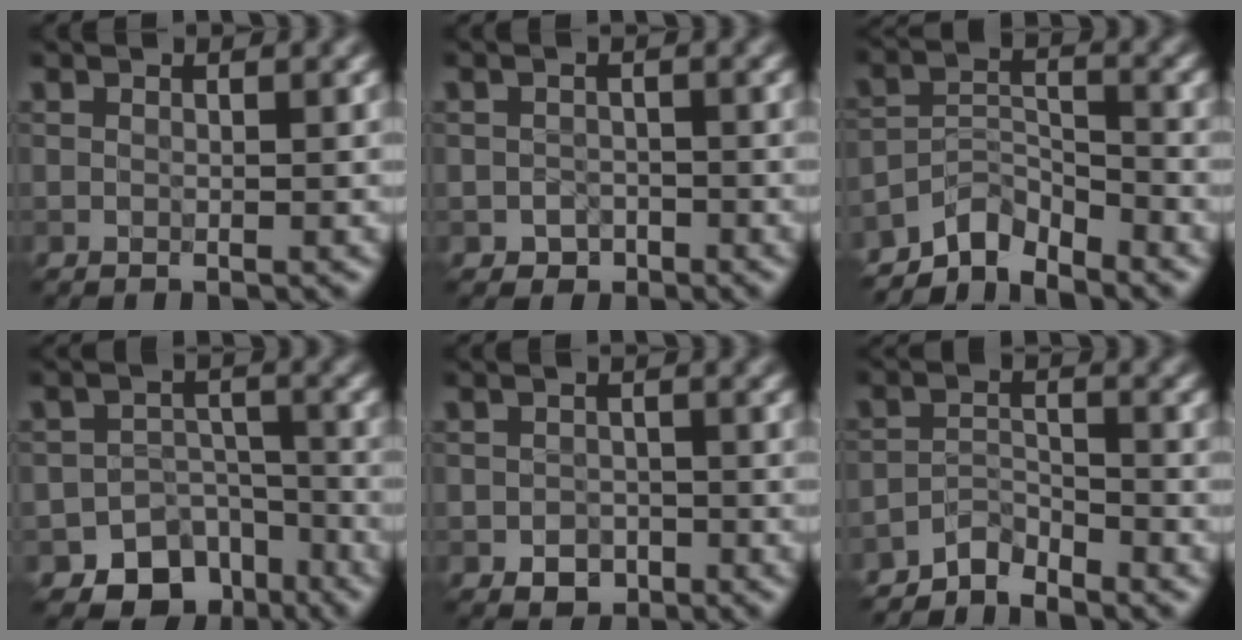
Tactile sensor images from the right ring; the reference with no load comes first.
{"total": 1.5, "force": [-0.8, 1.2, 0.4], "torque": [-0.002, -0.002, -0.015]}
{"total": 4.0, "force": [-3.7, 1.2, 1.0], "torque": [-0.010, 0.004, -0.078]}
{"total": 8.5, "force": [-5.9, 5.8, 2.0], "torque": [-0.001, -0.008, -0.081]}
{"total": 2.1, "force": [-1.0, 1.6, 0.9], "torque": [-0.010, -0.004, -0.019]}
{"total": 2.4, "force": [-2.3, 0.5, 0.4], "torque": [-0.005, 0.008, -0.052]}